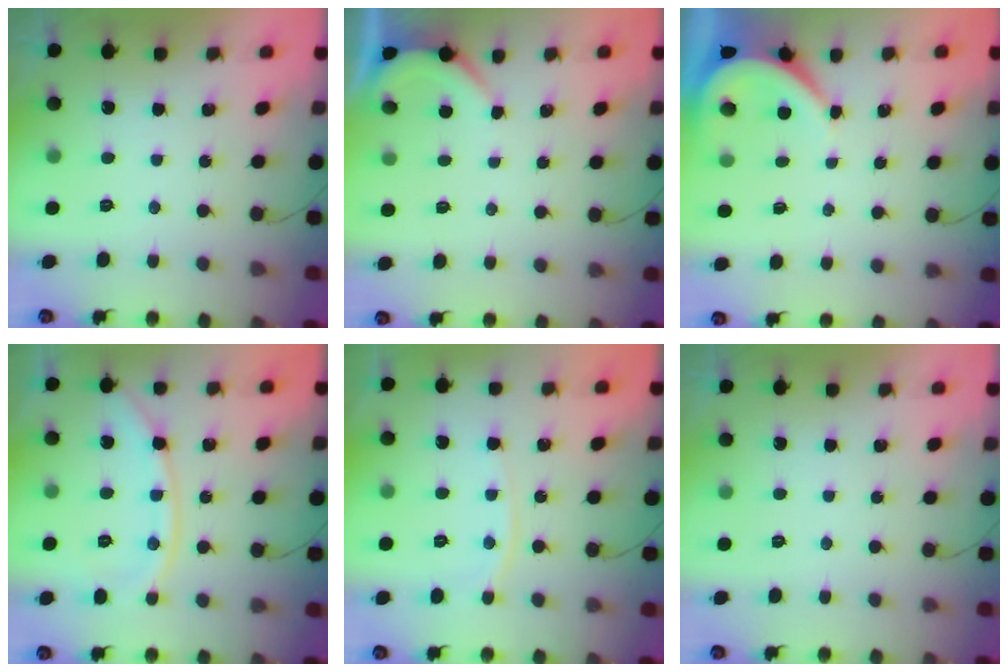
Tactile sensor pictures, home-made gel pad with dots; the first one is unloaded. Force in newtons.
{"total": 1.9, "press": 1.9, "slide": 0.2}
{"total": 4.7, "press": 4.7, "slide": 0.4}
{"total": 10.2, "press": 10.2, "slide": 0.9}
{"total": 5.6, "press": 5.6, "slide": 0.9}
{"total": 0.0}